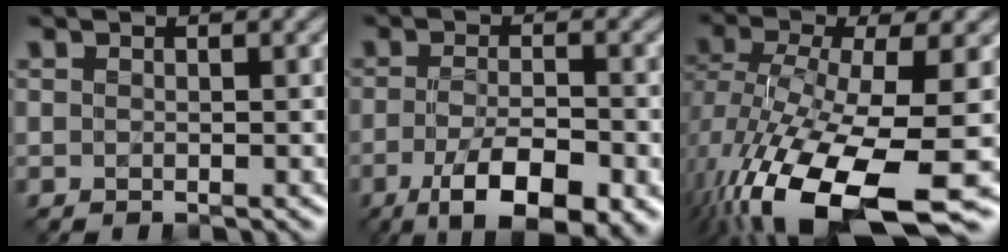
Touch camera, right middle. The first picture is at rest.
{"total": 7.9, "force": [-3.9, 2.5, 6.3], "torque": [-0.110, -0.010, -0.062]}
{"total": 14.0, "force": [-5.6, 5.2, 11.8], "torque": [-0.236, -0.032, -0.086]}